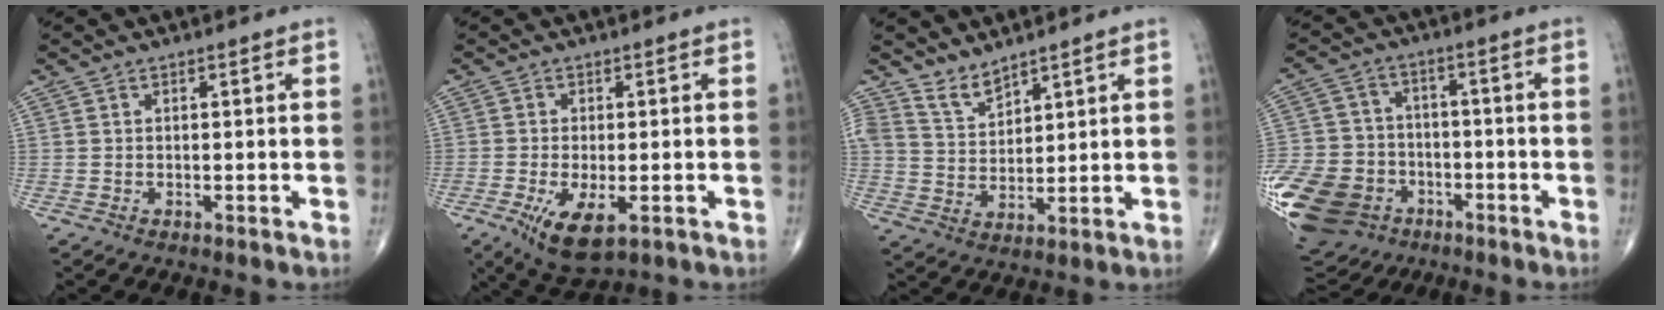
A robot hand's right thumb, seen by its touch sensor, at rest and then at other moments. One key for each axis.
{"total": 8.1, "fx": -3.1, "fy": 3.3, "fz": 6.7, "tx": -0.117, "ty": -0.017, "tz": -0.045}
{"total": 4.6, "fx": 4.2, "fy": 1.5, "fz": 1.0, "tx": -0.009, "ty": -0.037, "tz": 0.095}
{"total": 22.8, "fx": -9.4, "fy": 17.5, "fz": 11.1, "tx": -0.264, "ty": 0.033, "tz": -0.157}